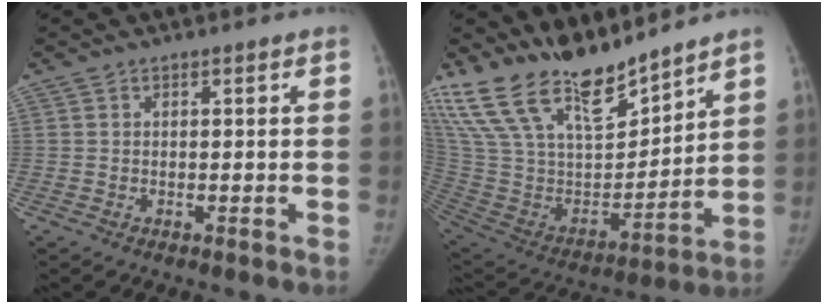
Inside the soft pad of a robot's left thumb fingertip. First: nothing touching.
{"total": 25.7, "force": [21.3, 8.7, 11.5], "torque": [-0.205, -0.095, 0.399]}